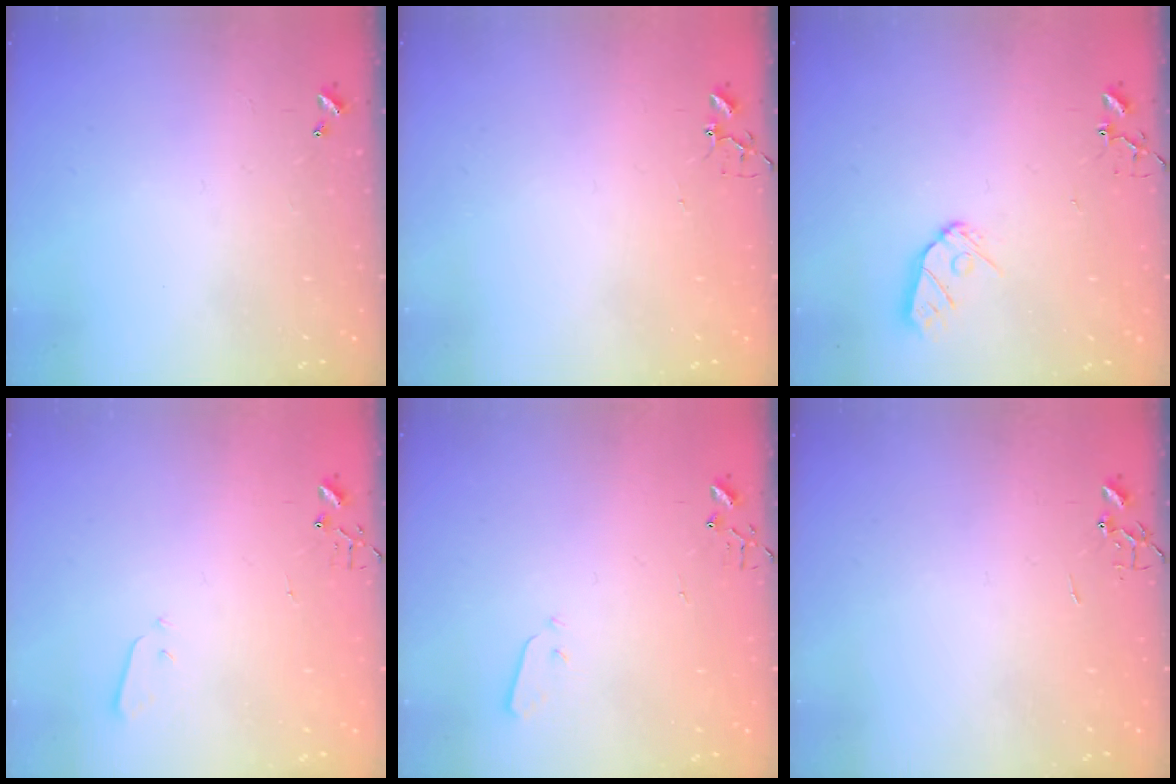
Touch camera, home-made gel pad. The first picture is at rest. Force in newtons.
{"total": 3.9, "press": 3.9, "slide": 0.3}
{"total": 8.6, "press": 8.5, "slide": 0.7}
{"total": 2.1, "press": 2.1, "slide": 0.3}
{"total": 2.9, "press": 2.9, "slide": 0.4}
{"total": 0.0}